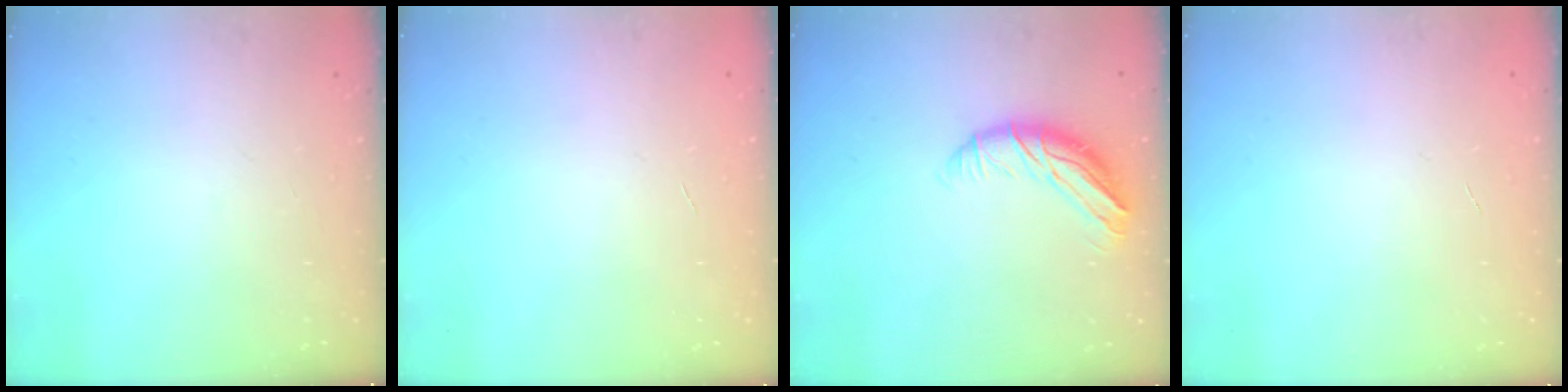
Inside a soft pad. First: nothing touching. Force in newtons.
{"total": 0.0}
{"total": 10.8, "press": 10.7, "slide": 0.7}
{"total": 0.0}